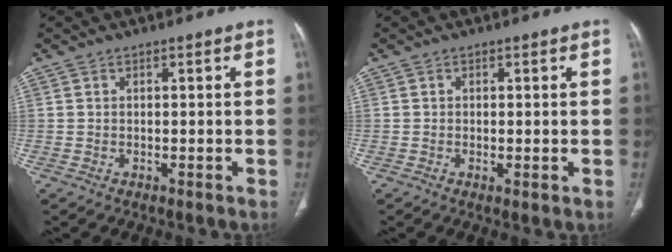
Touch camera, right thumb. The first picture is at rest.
{"total": 1.0, "force": [-0.2, 0.2, 1.0], "torque": [-0.022, -0.006, -0.003]}